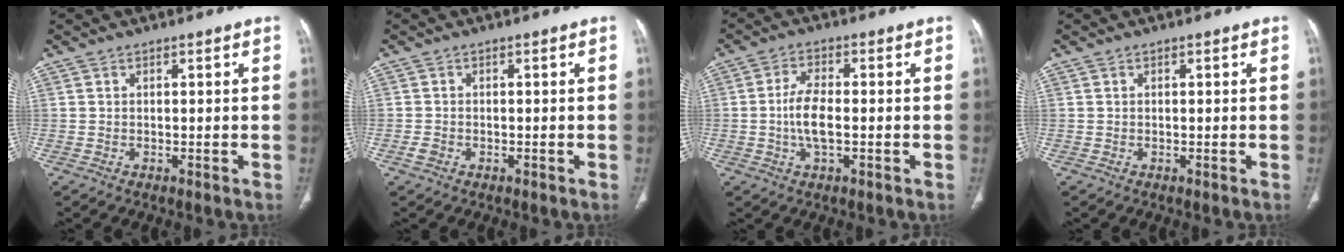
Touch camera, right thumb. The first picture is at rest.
{"total": 1.5, "force": [-0.7, 1.1, 0.7], "torque": [-0.017, 0.004, -0.012]}
{"total": 6.2, "force": [-0.8, 2.5, 5.6], "torque": [-0.120, 0.005, -0.018]}
{"total": 0.0}